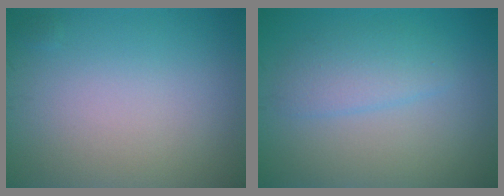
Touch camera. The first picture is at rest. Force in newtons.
{"total": 2.6, "press": 2.6, "slide": 0.1}